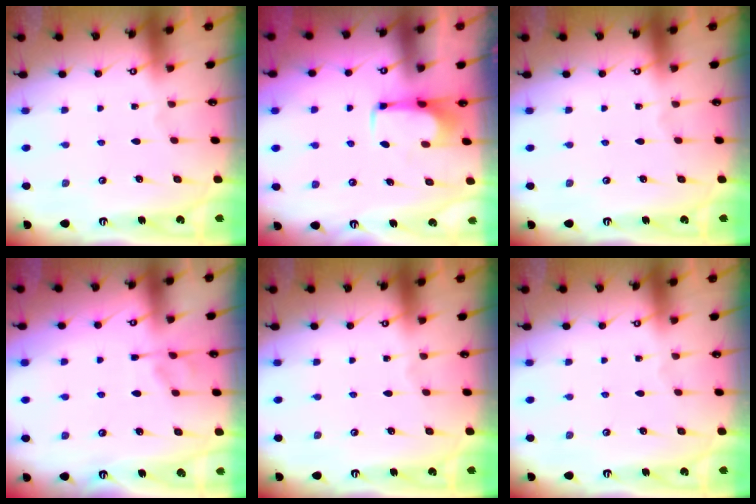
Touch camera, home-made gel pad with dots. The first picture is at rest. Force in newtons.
{"total": 2.0, "press": 1.9, "slide": 0.3}
{"total": 0.0}
{"total": 4.9, "press": 4.8, "slide": 0.7}
{"total": 0.0}
{"total": 0.0}